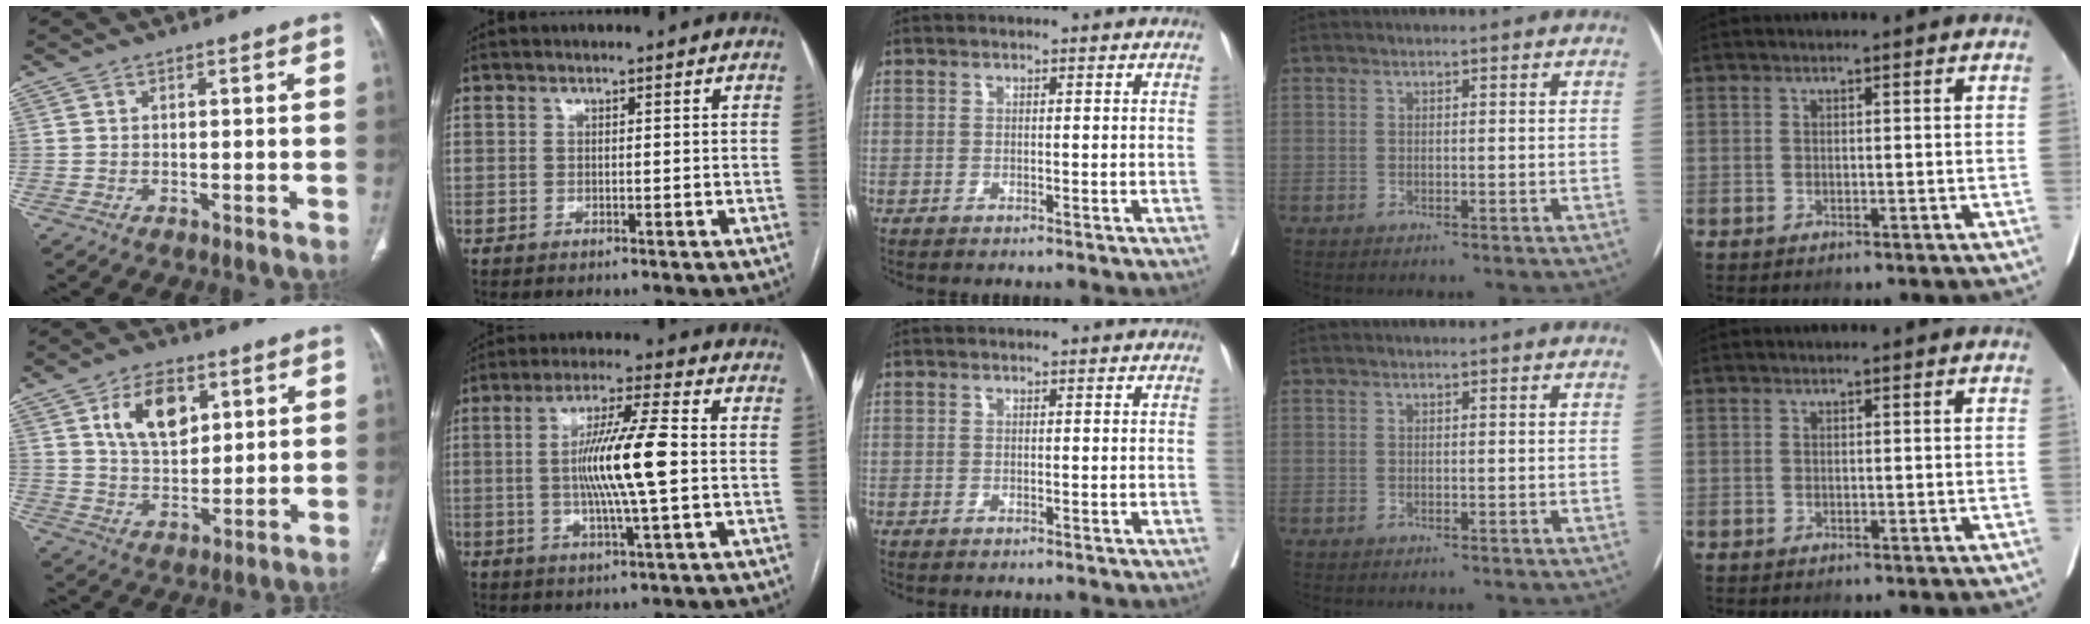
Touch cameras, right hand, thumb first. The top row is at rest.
{"thumb": {"total": 11.2, "force": [4.4, 6.8, 7.8], "torque": [-0.104, -0.016, 0.084]}, "index": {"total": 11.1, "force": [-0.1, 0.1, 11.1], "torque": [-0.210, 0.000, -0.005]}}